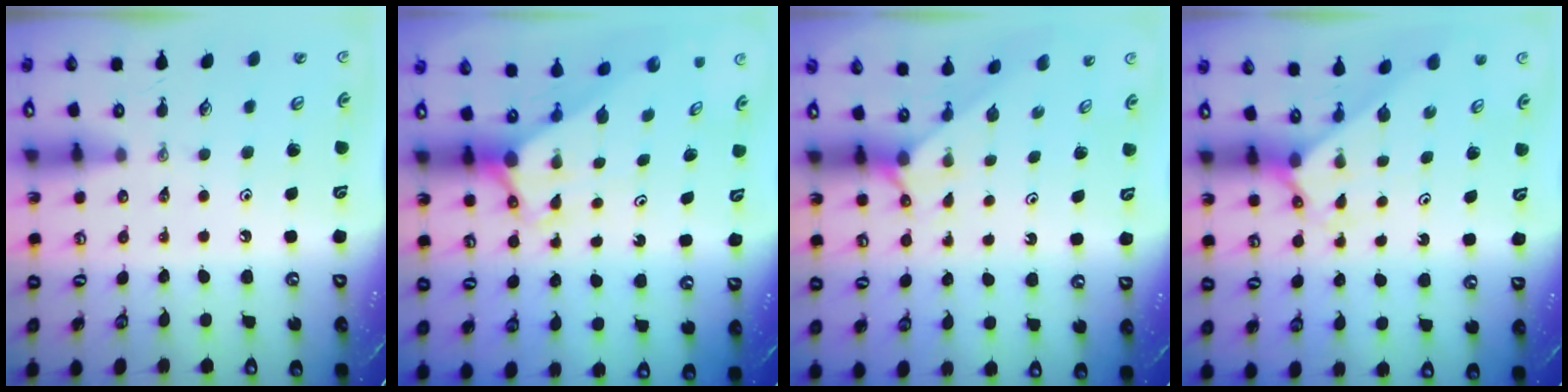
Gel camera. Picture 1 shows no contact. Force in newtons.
{"total": 2.7, "press": 2.7, "slide": 0.0}
{"total": 2.4, "press": 2.4, "slide": 0.2}
{"total": 2.4, "press": 2.4, "slide": 0.2}